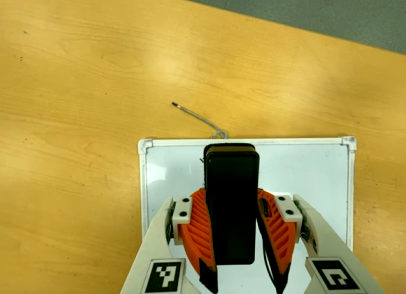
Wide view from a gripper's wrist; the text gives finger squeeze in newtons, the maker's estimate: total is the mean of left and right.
{"total": 8.1, "left": 7.0, "right": 9.2}